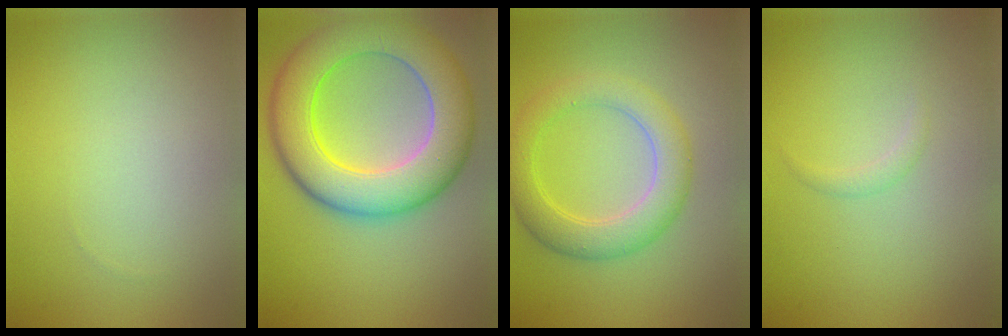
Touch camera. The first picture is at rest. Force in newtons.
{"total": 10.6, "press": 10.6, "slide": 0.2}
{"total": 4.5, "press": 4.5, "slide": 0.1}
{"total": 0.8, "press": 0.8, "slide": 0.1}